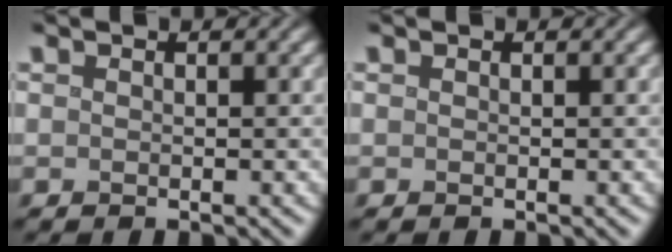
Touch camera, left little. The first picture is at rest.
{"total": 0.0}